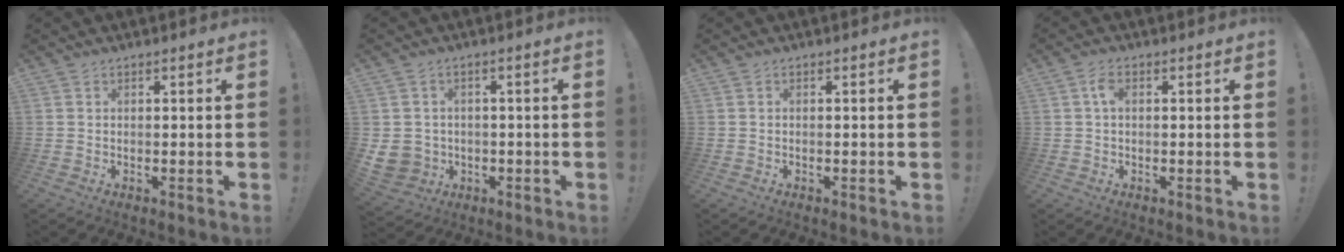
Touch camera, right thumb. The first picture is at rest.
{"total": 6.2, "force": [-0.4, 5.9, 1.8], "torque": [-0.045, 0.002, -0.004]}
{"total": 0.0}
{"total": 3.5, "force": [0.6, 2.1, 2.7], "torque": [-0.044, 0.004, 0.008]}